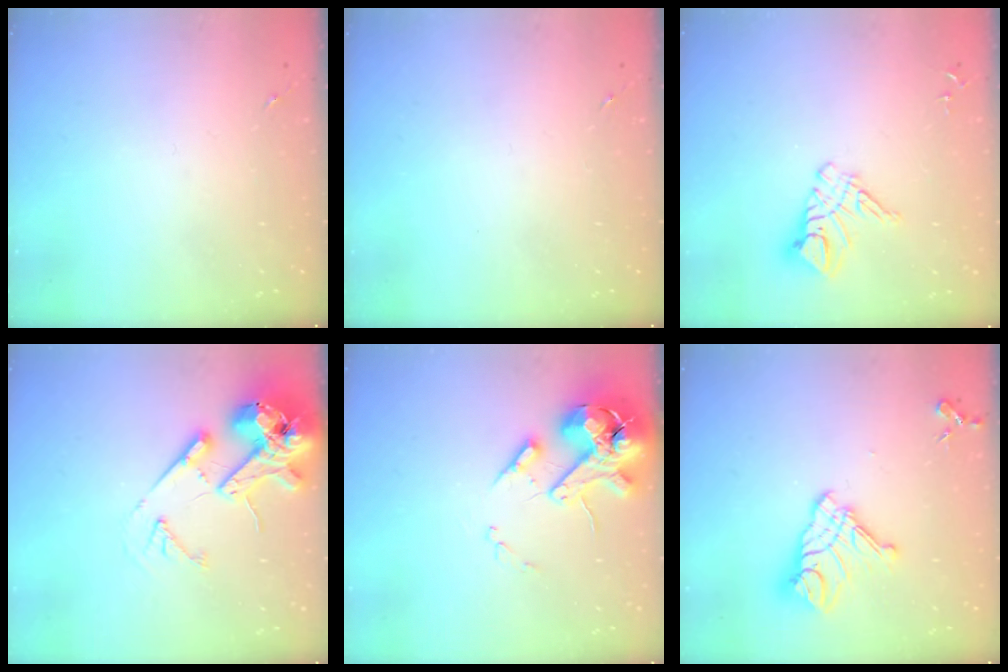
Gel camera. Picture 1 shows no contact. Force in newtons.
{"total": 0.0}
{"total": 10.9, "press": 10.8, "slide": 1.1}
{"total": 17.1, "press": 16.8, "slide": 2.7}
{"total": 17.1, "press": 16.8, "slide": 2.7}
{"total": 14.4, "press": 14.3, "slide": 1.9}